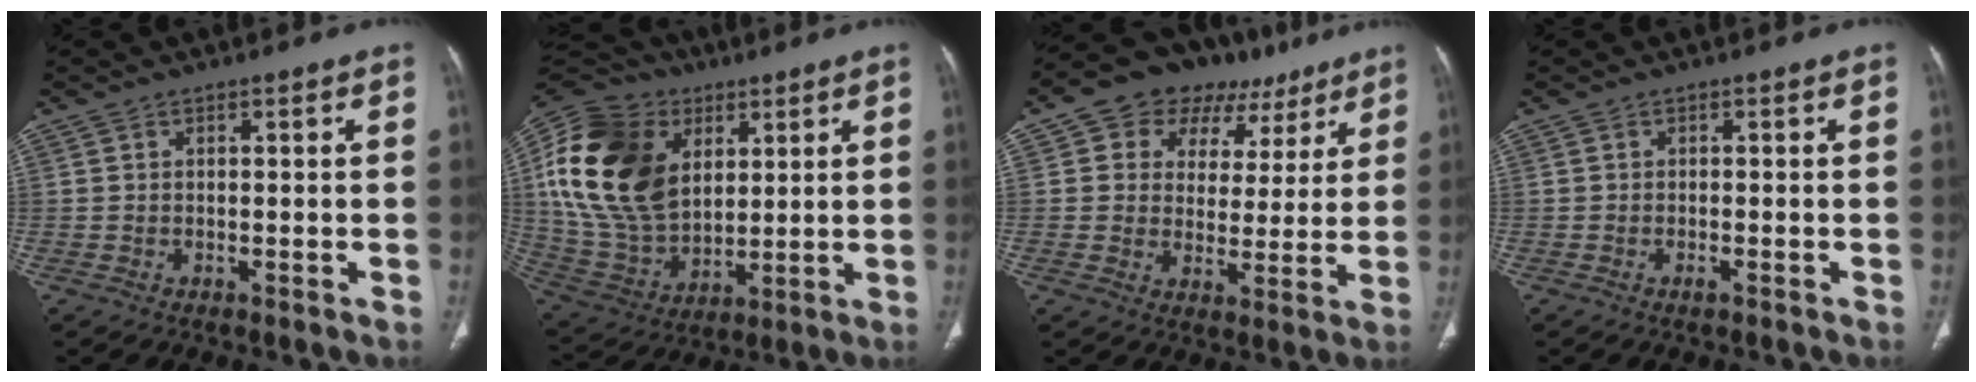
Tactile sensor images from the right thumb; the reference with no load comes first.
{"total": 26.3, "force": [7.2, 18.4, 17.3], "torque": [-0.336, -0.006, 0.139]}
{"total": 15.3, "force": [7.9, 11.1, 7.1], "torque": [-0.047, 0.004, 0.115]}
{"total": 2.5, "force": [-1.3, 0.9, 1.9], "torque": [-0.035, 0.005, -0.020]}